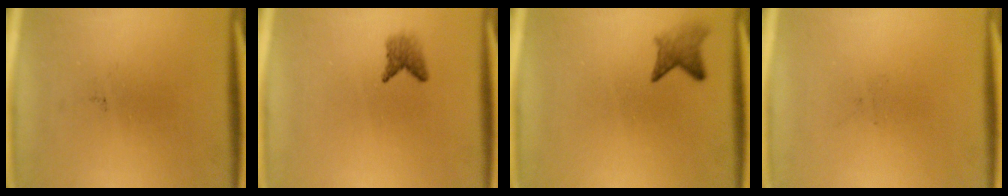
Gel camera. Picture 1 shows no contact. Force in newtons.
{"total": 1.9}
{"total": 2.4}
{"total": 0.0}